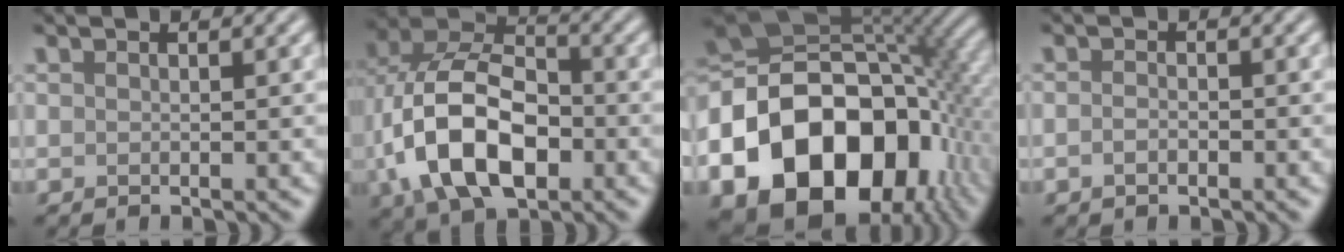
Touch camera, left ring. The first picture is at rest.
{"total": 11.8, "force": [-2.9, 7.1, 8.9], "torque": [-0.185, 0.000, -0.068]}
{"total": 21.0, "force": [-7.3, 14.7, 13.1], "torque": [-0.258, -0.018, -0.120]}
{"total": 1.1, "force": [-0.5, 0.5, 0.8], "torque": [-0.017, 0.000, -0.012]}